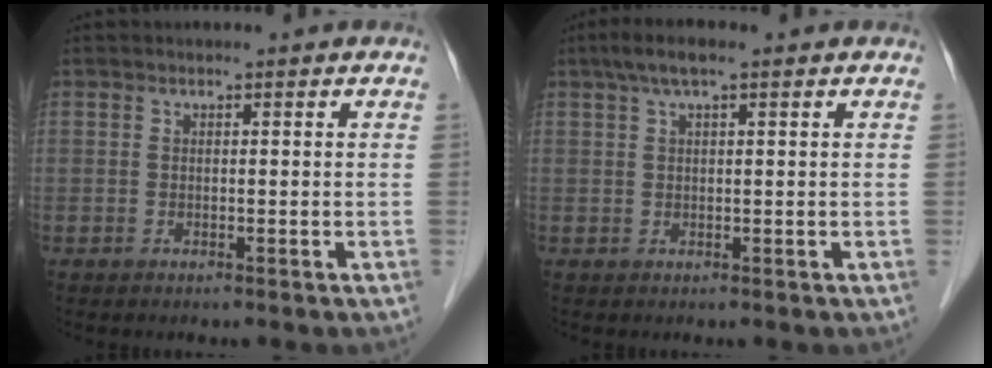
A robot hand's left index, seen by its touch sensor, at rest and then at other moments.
{"total": 3.7, "force": [2.2, 0.6, 2.9], "torque": [-0.060, 0.022, 0.038]}